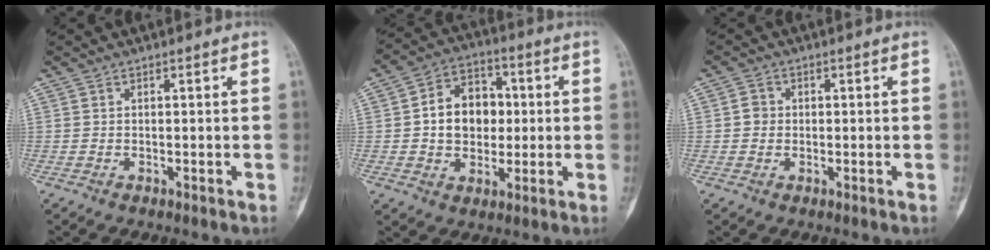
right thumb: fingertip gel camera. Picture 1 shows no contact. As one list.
[{"total": 11.9, "force": [0.6, 9.1, 7.7], "torque": [-0.084, 0.018, 0.007]}, {"total": 2.5, "force": [0.1, 2.3, 0.8], "torque": [-0.001, 0.006, -0.001]}]